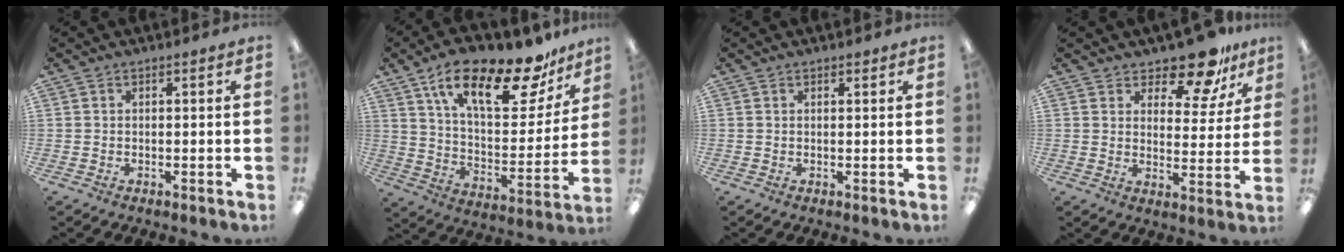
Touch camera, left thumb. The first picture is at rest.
{"total": 22.8, "force": [15.3, 8.3, 14.7], "torque": [-0.230, -0.087, 0.256]}
{"total": 0.7, "force": [0.6, 0.4, 0.2], "torque": [0.004, -0.003, 0.009]}
{"total": 11.9, "force": [10.0, 4.4, 4.7], "torque": [-0.066, -0.073, 0.180]}